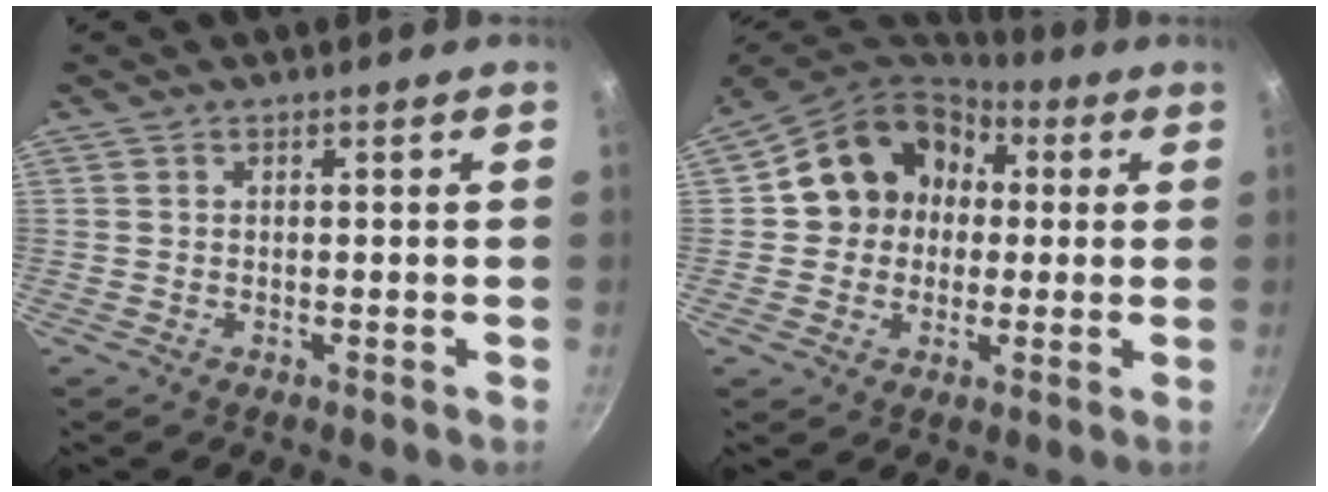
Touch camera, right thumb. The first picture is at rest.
{"total": 15.0, "force": [1.9, 13.2, 6.8], "torque": [-0.081, 0.031, 0.013]}